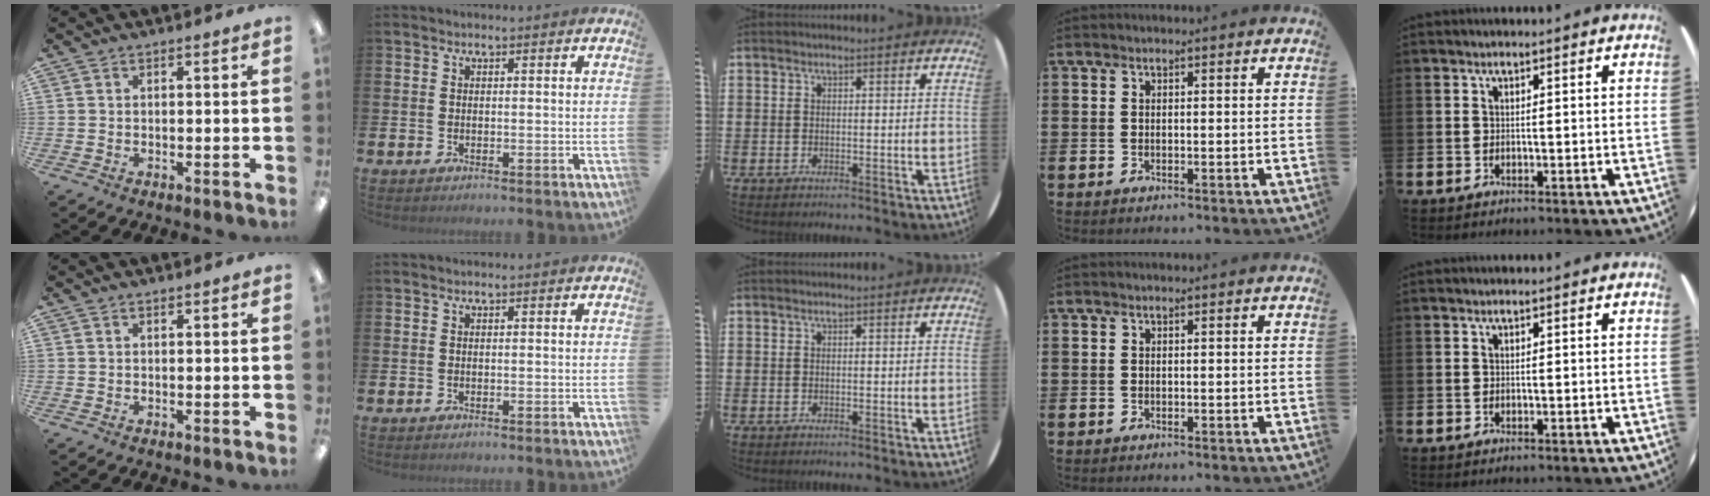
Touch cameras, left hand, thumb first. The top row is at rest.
{}